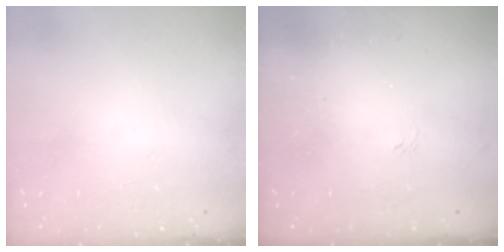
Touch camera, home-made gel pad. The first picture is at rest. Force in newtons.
{"total": 1.5, "press": 1.1, "slide": 1.0}